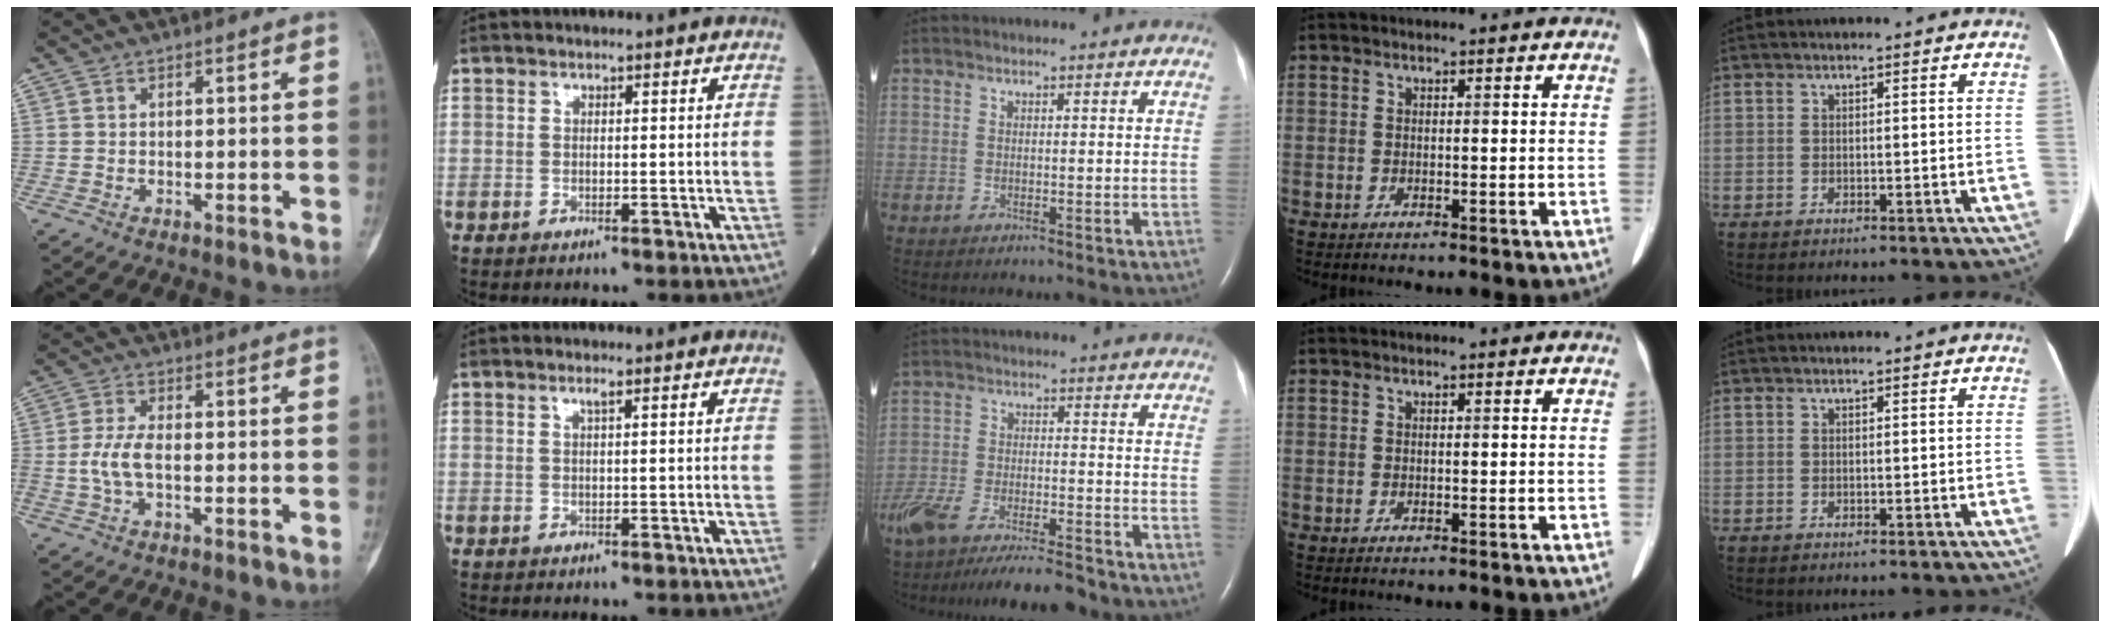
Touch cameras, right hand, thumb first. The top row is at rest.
{"thumb": {"total": 5.1, "force": [-1.0, 2.2, 4.5], "torque": [-0.112, 0.011, -0.021]}, "index": {"total": 0.9, "force": [0.5, -0.1, 0.7], "torque": [-0.016, 0.000, 0.010]}, "middle": {"total": 15.8, "force": [-13.5, 2.8, 7.6], "torque": [-0.153, -0.019, -0.217]}}